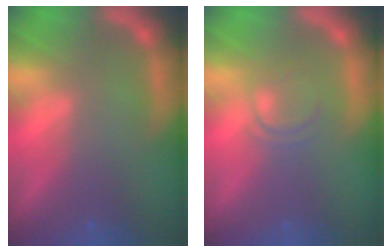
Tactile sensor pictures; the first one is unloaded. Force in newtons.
{"total": 2.0}